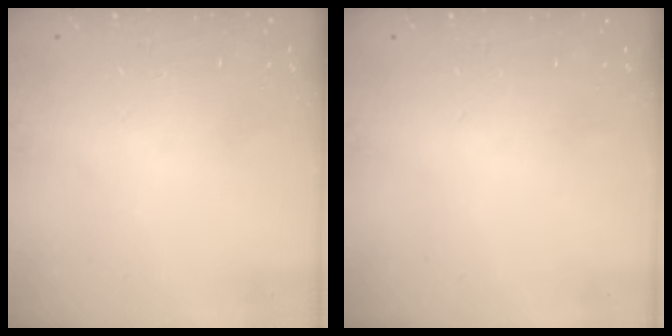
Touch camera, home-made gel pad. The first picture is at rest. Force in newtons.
{"total": 0.0}